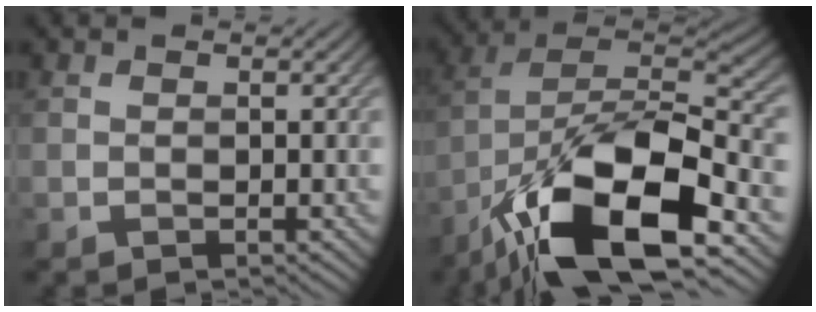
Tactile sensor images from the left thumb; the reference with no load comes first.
{"total": 17.1, "force": [-9.1, 7.0, 12.6], "torque": [-0.220, -0.015, -0.176]}